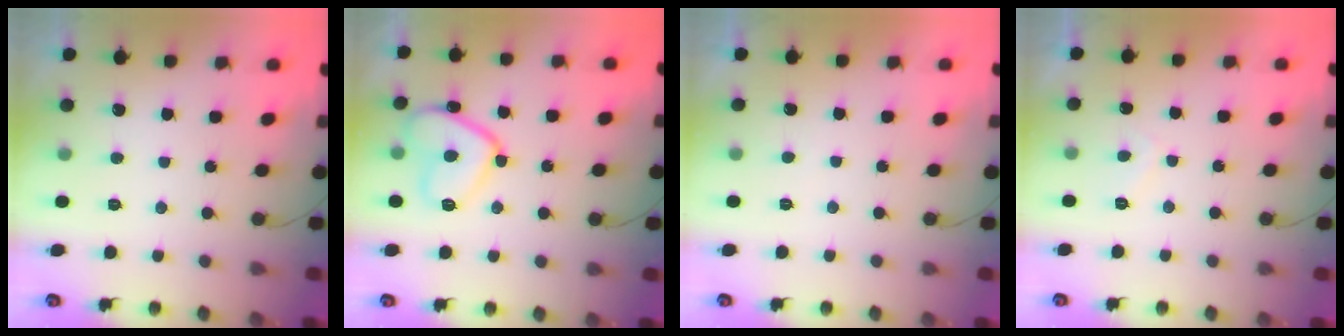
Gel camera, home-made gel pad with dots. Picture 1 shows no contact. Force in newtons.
{"total": 11.3, "press": 11.2, "slide": 1.3}
{"total": 0.9, "press": 0.8, "slide": 0.4}
{"total": 1.6, "press": 1.4, "slide": 0.7}